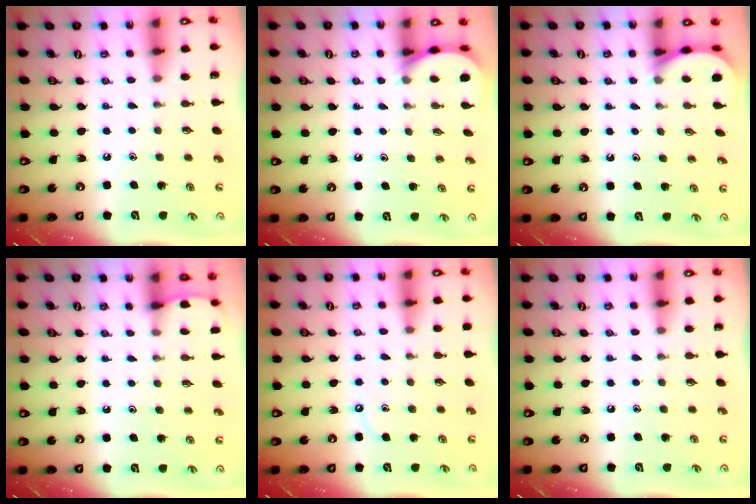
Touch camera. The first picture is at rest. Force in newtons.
{"total": 2.5, "press": 2.5, "slide": 0.3}
{"total": 2.5, "press": 2.5, "slide": 0.3}
{"total": 2.2, "press": 2.2, "slide": 0.2}
{"total": 3.1, "press": 3.1, "slide": 0.5}
{"total": 0.0}